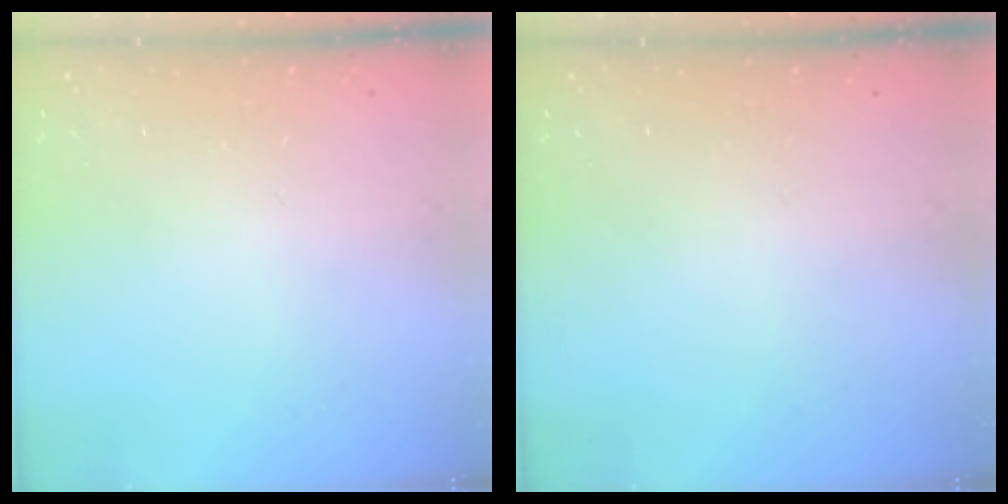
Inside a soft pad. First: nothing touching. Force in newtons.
{"total": 0.0}